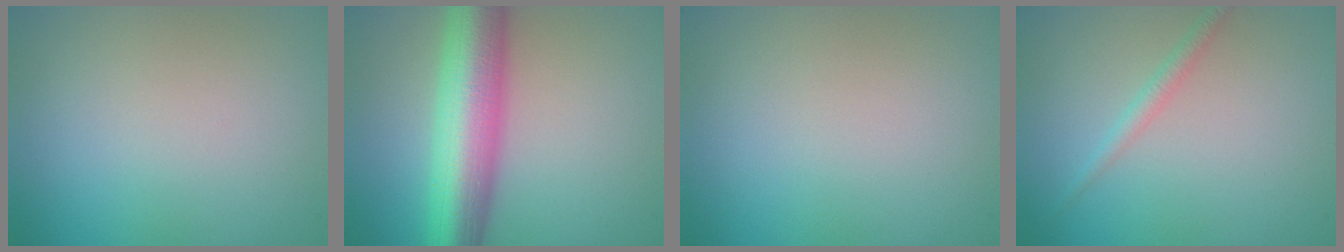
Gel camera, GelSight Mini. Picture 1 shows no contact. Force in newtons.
{"total": 10.1, "press": 10.1, "slide": 0.3}
{"total": 0.0}
{"total": 1.4, "press": 1.4, "slide": 0.0}